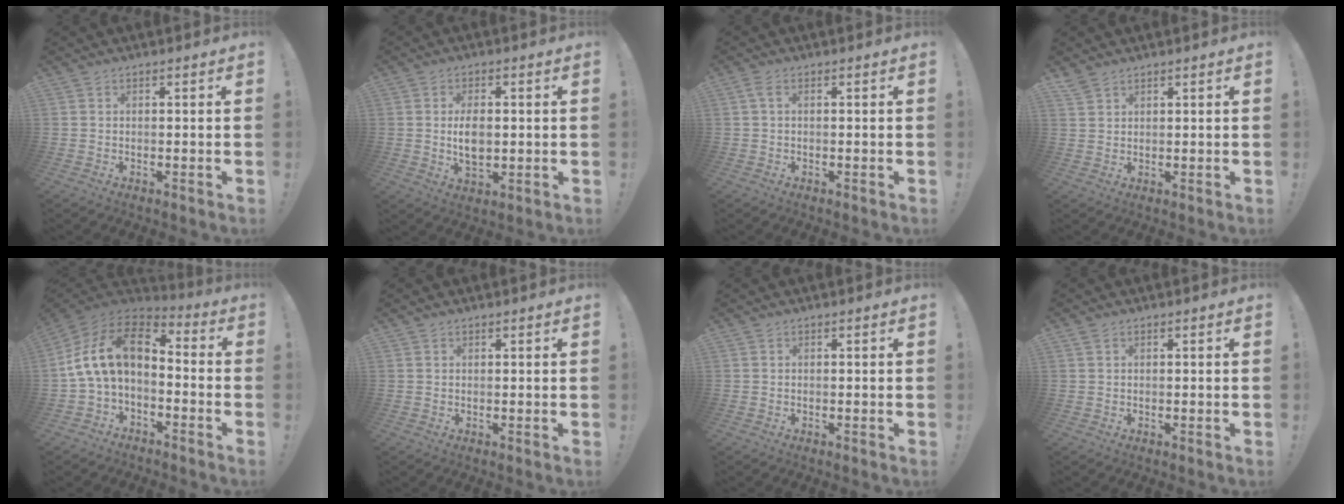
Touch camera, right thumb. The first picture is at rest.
{"total": 6.7, "force": [0.2, 4.0, 5.4], "torque": [-0.097, -0.004, -0.002]}
{"total": 1.6, "force": [0.3, 0.5, 1.5], "torque": [-0.031, 0.003, 0.006]}
{"total": 2.8, "force": [2.4, 1.0, 0.9], "torque": [-0.013, -0.015, 0.047]}
{"total": 14.8, "force": [1.9, 8.6, 11.8], "torque": [-0.212, 0.001, 0.040]}
{"total": 0.6, "force": [0.6, 0.2, 0.1], "torque": [0.004, -0.003, 0.010]}
{"total": 0.0}
{"total": 0.6, "force": [0.4, 0.4, 0.2], "torque": [-0.007, 0.001, 0.009]}